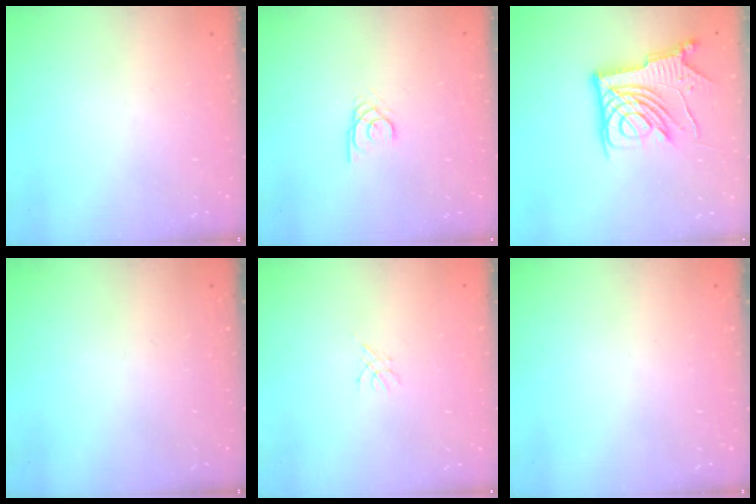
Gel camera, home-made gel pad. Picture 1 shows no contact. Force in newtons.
{"total": 1.9, "press": 1.9, "slide": 0.0}
{"total": 14.4, "press": 14.3, "slide": 1.5}
{"total": 0.0}
{"total": 1.4, "press": 1.4, "slide": 0.3}
{"total": 0.0}